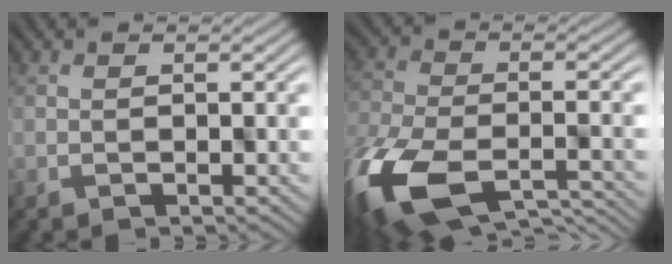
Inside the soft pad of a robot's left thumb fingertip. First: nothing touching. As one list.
[{"total": 14.8, "force": [-8.0, 7.0, 10.3], "torque": [-0.260, -0.059, -0.120]}]